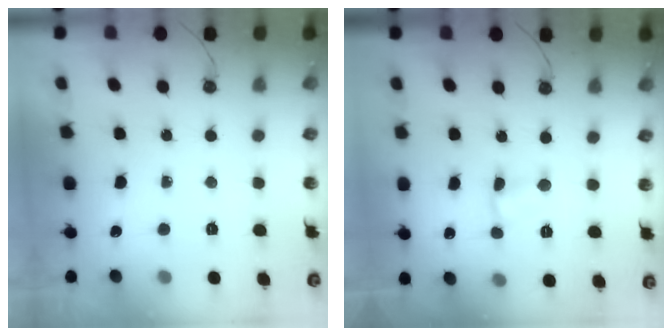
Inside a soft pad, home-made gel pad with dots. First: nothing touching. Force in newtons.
{"total": 1.9, "press": 1.9, "slide": 0.3}